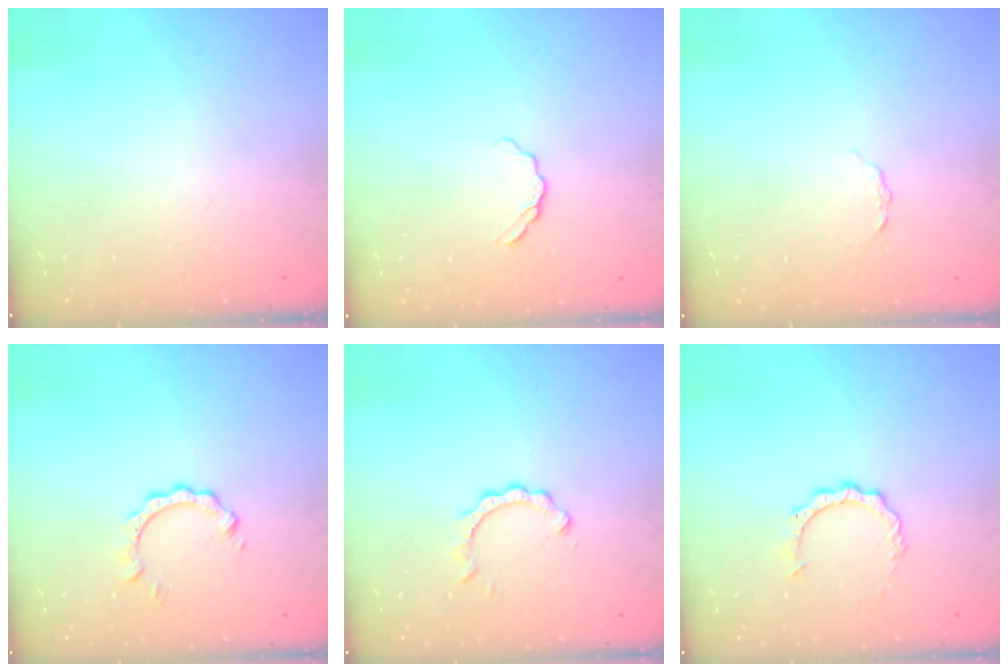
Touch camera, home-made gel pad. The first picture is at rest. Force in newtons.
{"total": 3.2, "press": 3.1, "slide": 0.4}
{"total": 2.0, "press": 2.0, "slide": 0.3}
{"total": 3.7, "press": 3.7, "slide": 0.0}
{"total": 2.8, "press": 2.8, "slide": 0.3}
{"total": 4.5, "press": 4.5, "slide": 0.3}